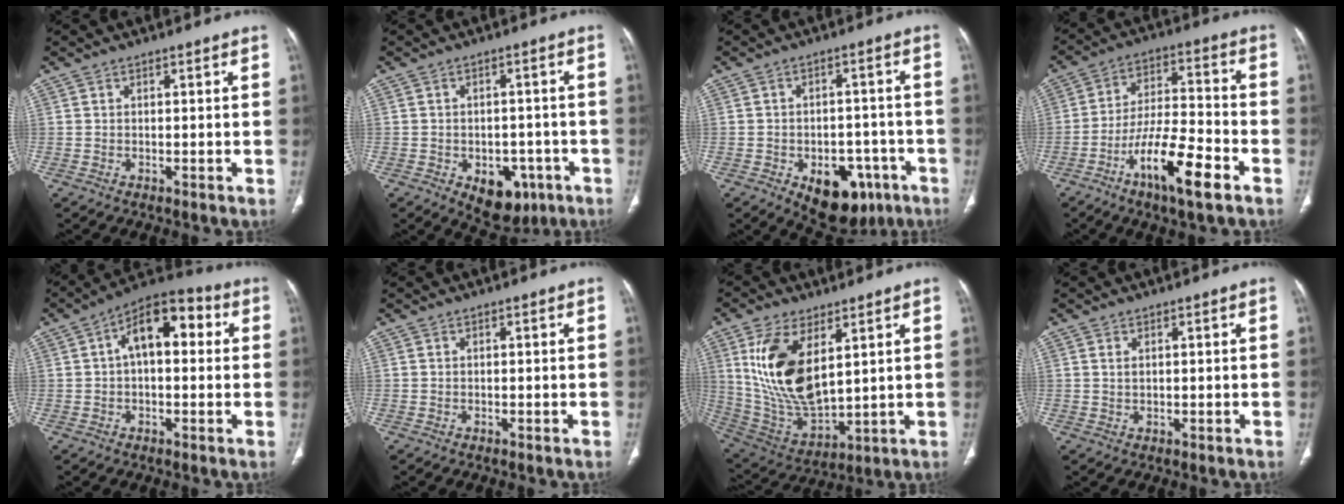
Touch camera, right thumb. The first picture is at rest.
{"total": 9.3, "force": [-4.0, 6.1, 5.8], "torque": [-0.046, 0.020, -0.041]}
{"total": 12.8, "force": [-6.1, 7.9, 8.0], "torque": [-0.071, 0.033, -0.072]}
{"total": 13.9, "force": [-7.4, 3.4, 11.3], "torque": [-0.210, 0.042, -0.130]}
{"total": 12.2, "force": [2.4, 6.4, 10.1], "torque": [-0.137, 0.035, 0.028]}
{"total": 0.0}
{"total": 17.3, "force": [5.8, 8.4, 14.0], "torque": [-0.264, -0.026, 0.132]}
{"total": 1.1, "force": [0.5, 0.6, 0.8], "torque": [-0.019, 0.001, 0.014]}